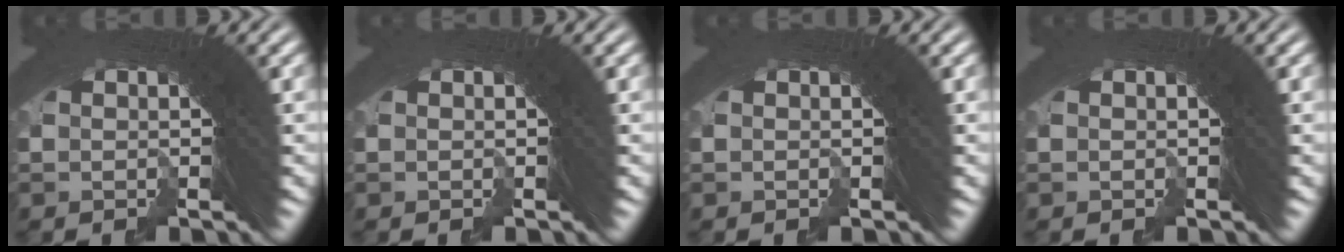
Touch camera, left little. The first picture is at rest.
{"total": 0.0}
{"total": 0.0}
{"total": 0.0}